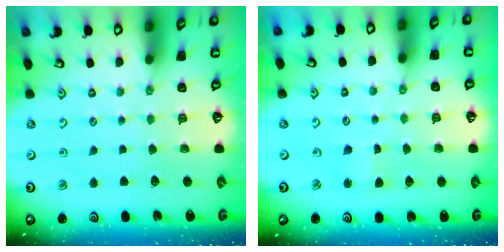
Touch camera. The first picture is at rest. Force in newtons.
{"total": 2.9, "press": 2.9, "slide": 0.3}